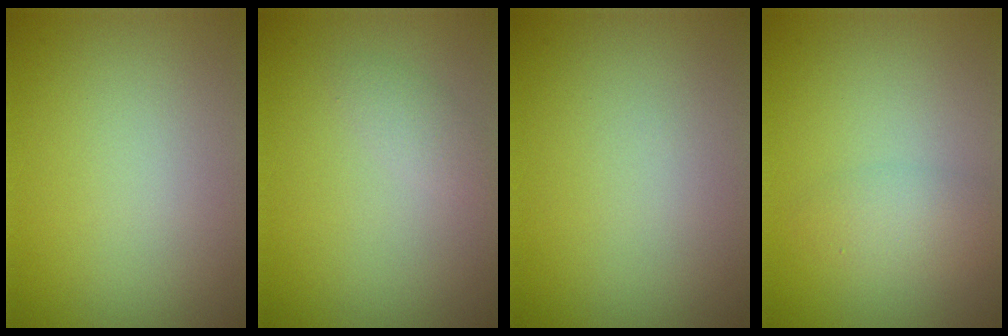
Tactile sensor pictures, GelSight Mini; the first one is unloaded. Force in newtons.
{"total": 1.1, "press": 1.1, "slide": 0.0}
{"total": 0.0}
{"total": 2.3, "press": 2.3, "slide": 0.1}